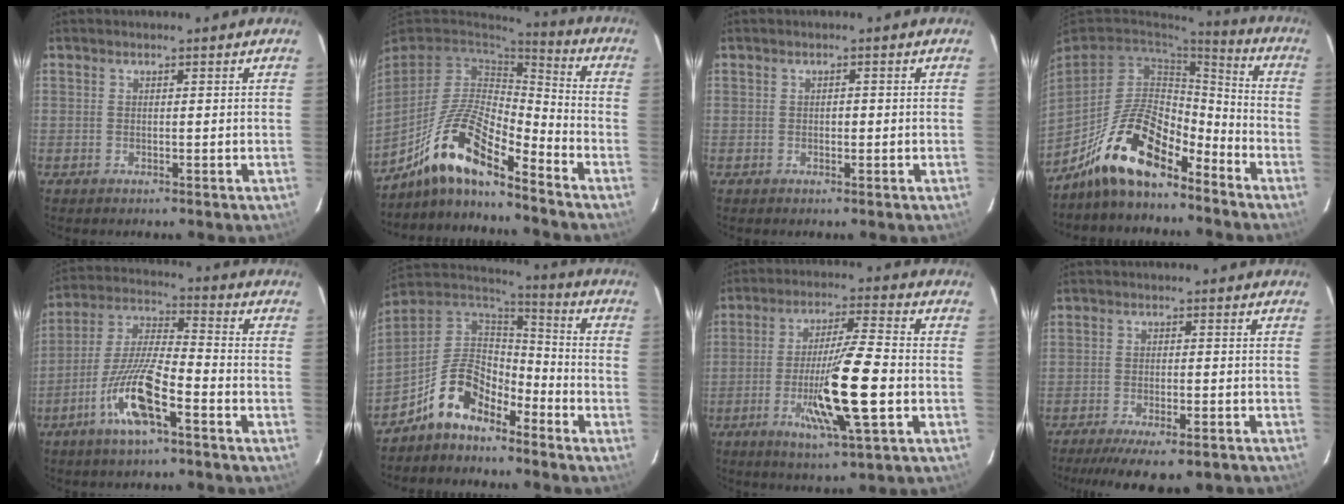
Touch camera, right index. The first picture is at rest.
{"total": 15.7, "force": [-11.2, 3.6, 10.4], "torque": [-0.205, 0.015, -0.207]}
{"total": 1.2, "force": [-0.2, 0.7, 0.9], "torque": [-0.018, 0.002, -0.003]}
{"total": 15.7, "force": [-11.5, 5.5, 9.2], "torque": [-0.180, 0.023, -0.210]}
{"total": 13.1, "force": [-6.3, 2.5, 11.2], "torque": [-0.233, -0.002, -0.120]}
{"total": 13.7, "force": [-9.1, 6.5, 7.8], "torque": [-0.152, 0.028, -0.171]}
{"total": 14.4, "force": [-3.7, 0.9, 13.9], "torque": [-0.253, -0.011, -0.065]}
{"total": 13.9, "force": [-11.1, 3.8, 7.5], "torque": [-0.125, -0.014, -0.159]}